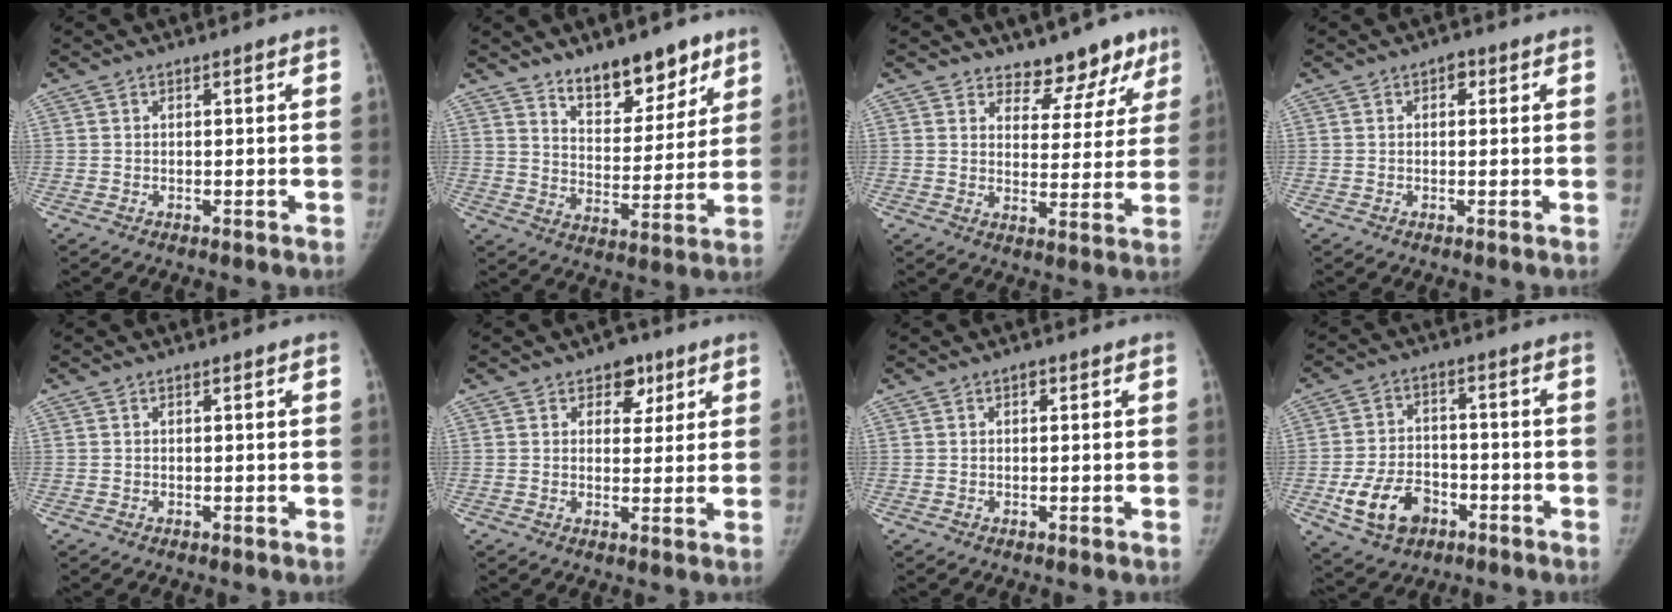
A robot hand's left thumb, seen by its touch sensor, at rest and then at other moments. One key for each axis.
{"total": 12.8, "fx": 9.3, "fy": 6.0, "fz": 6.6, "tx": -0.051, "ty": -0.066, "tz": 0.151}
{"total": 9.3, "fx": 7.6, "fy": 4.8, "fz": 2.5, "tx": 0.017, "ty": -0.053, "tz": 0.092}
{"total": 1.6, "fx": 0.5, "fy": 1.2, "fz": 1.0, "tx": 0.001, "ty": 0.003, "tz": 0.001}
{"total": 0.0}
{"total": 5.1, "fx": 2.8, "fy": 3.6, "fz": 2.2, "tx": 0.007, "ty": -0.010, "tz": 0.035}
{"total": 0.7, "fx": 0.2, "fy": 0.5, "fz": 0.4, "tx": 0.000, "ty": 0.002, "tz": 0.001}
{"total": 10.7, "fx": -4.5, "fy": 7.5, "fz": 6.0, "tx": -0.093, "ty": 0.025, "tz": -0.072}